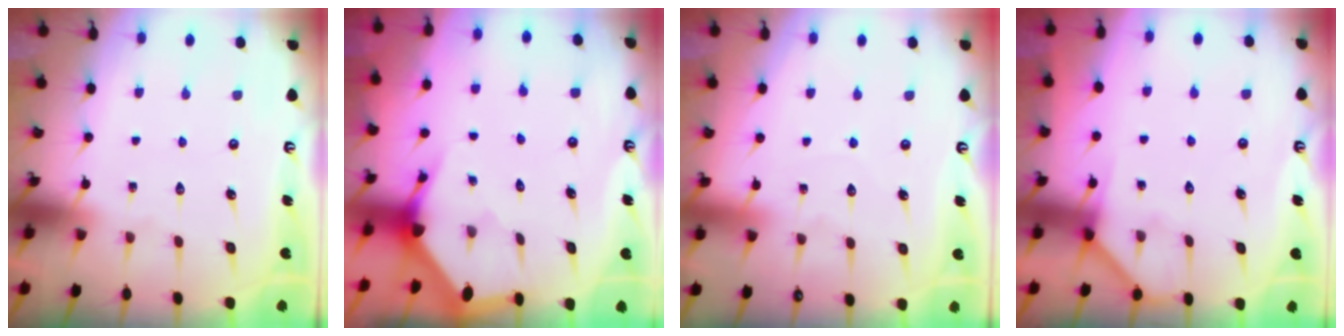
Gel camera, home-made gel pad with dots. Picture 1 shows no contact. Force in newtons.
{"total": 3.0, "press": 3.0, "slide": 0.1}
{"total": 2.9, "press": 2.9, "slide": 0.2}
{"total": 4.0, "press": 3.9, "slide": 0.6}